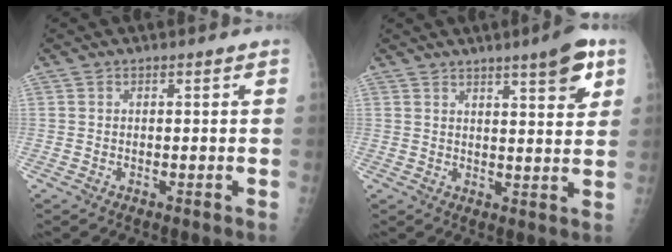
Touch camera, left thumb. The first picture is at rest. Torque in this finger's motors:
{"motor_torque": [0.21, 0.10, -0.23, -0.27, 0.08]}